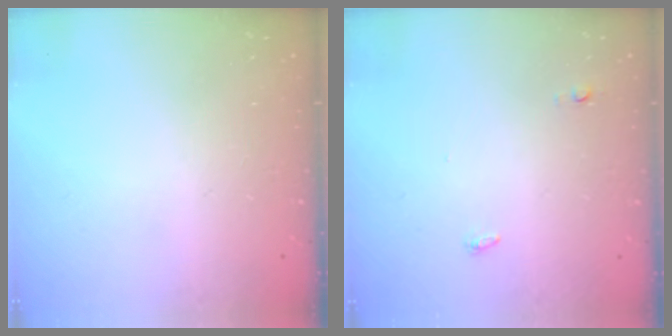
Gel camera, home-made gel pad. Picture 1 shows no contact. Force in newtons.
{"total": 7.3, "press": 3.8, "slide": 6.3}